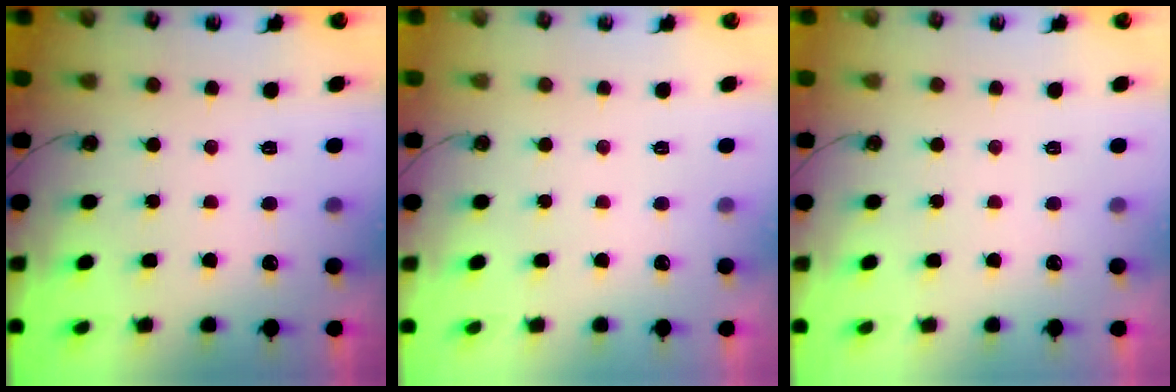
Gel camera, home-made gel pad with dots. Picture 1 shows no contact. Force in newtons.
{"total": 0.0}
{"total": 0.0}